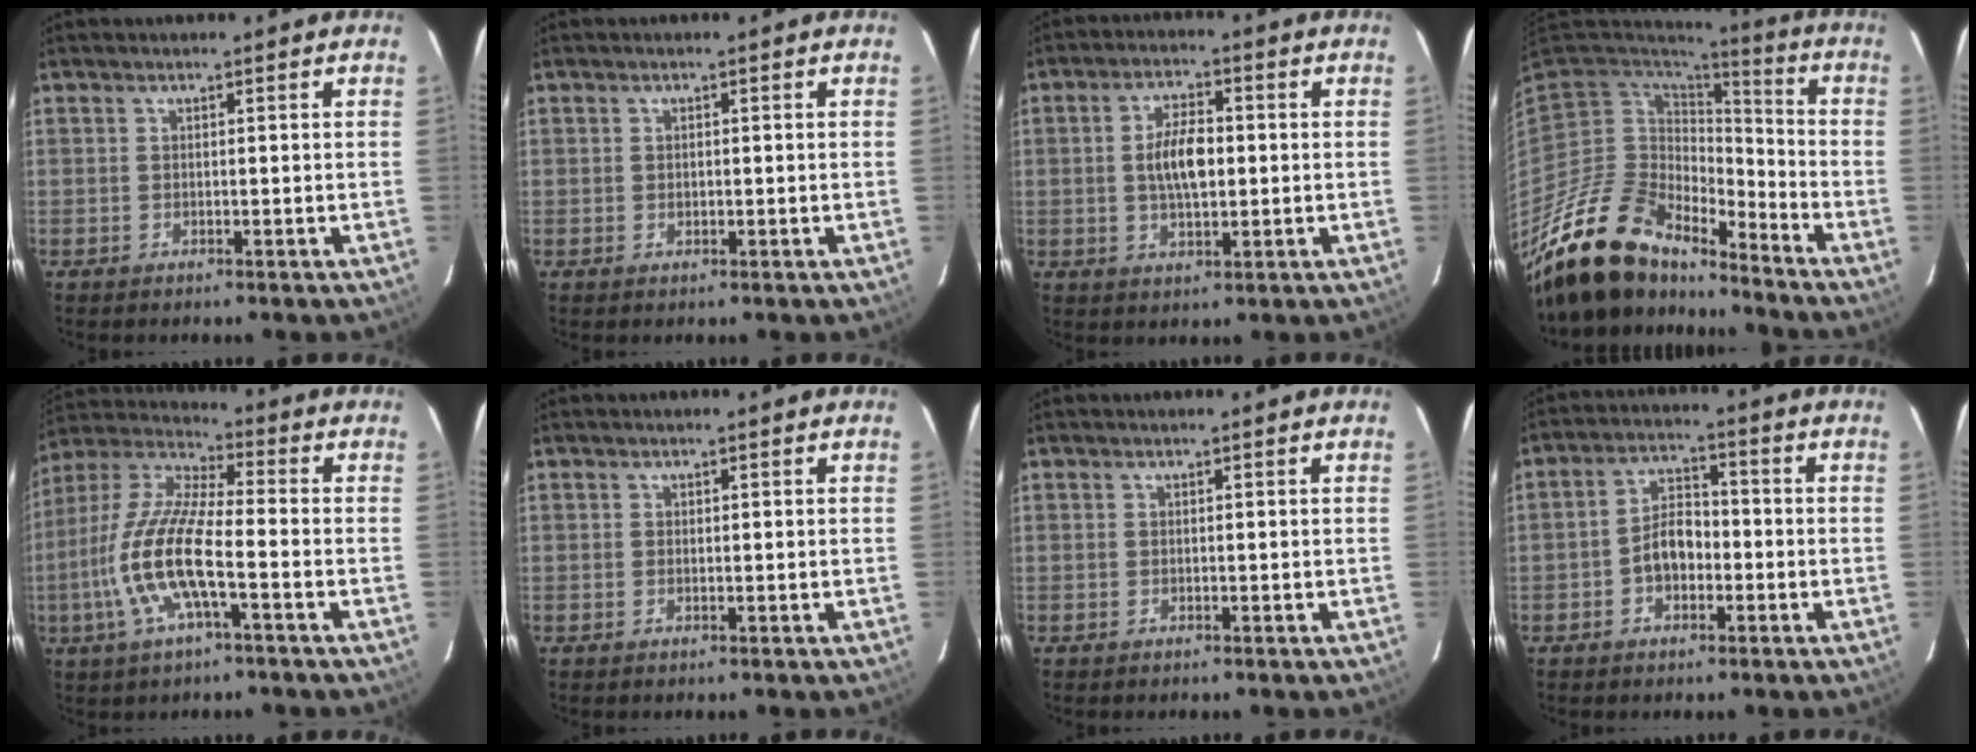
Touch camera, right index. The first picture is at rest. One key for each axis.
{"total": 0.9, "fx": 0.0, "fy": 0.8, "fz": 0.2, "tx": 0.000, "ty": 0.002, "tz": 0.002}
{"total": 7.4, "fx": 0.2, "fy": 3.4, "fz": 6.6, "tx": -0.123, "ty": 0.007, "tz": 0.006}
{"total": 19.2, "fx": -16.5, "fy": 6.6, "fz": 7.3, "tx": -0.147, "ty": -0.013, "tz": -0.295}
{"total": 14.6, "fx": -4.4, "fy": 3.3, "fz": 13.5, "tx": -0.284, "ty": -0.004, "tz": -0.091}
{"total": 0.0}
{"total": 0.0}
{"total": 5.8, "fx": -1.9, "fy": 3.7, "fz": 4.0, "tx": -0.073, "ty": 0.017, "tz": -0.028}